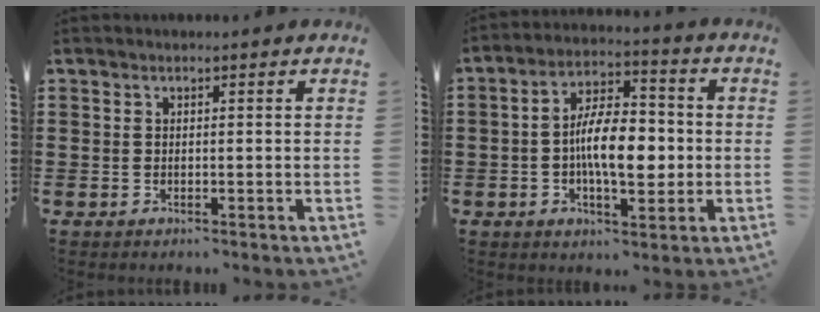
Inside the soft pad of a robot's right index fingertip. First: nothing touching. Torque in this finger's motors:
{"motor_torque": [1.33, 0.81, 1.05, 0.21]}